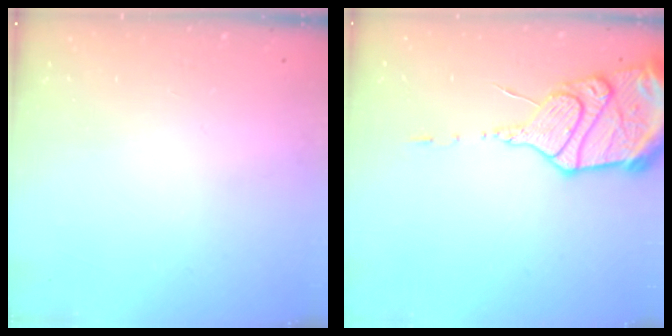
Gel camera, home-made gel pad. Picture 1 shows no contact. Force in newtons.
{"total": 17.0, "press": 16.9, "slide": 1.6}